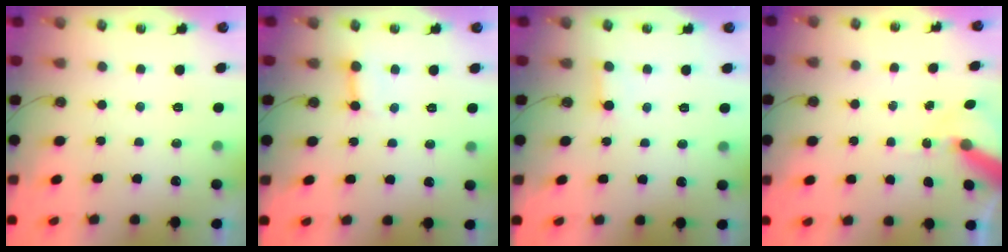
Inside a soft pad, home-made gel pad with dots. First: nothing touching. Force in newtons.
{"total": 2.8, "press": 2.8, "slide": 0.2}
{"total": 2.7, "press": 2.7, "slide": 0.2}
{"total": 9.3, "press": 9.2, "slide": 1.3}